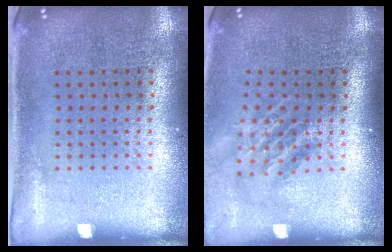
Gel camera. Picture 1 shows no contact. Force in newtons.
{"total": 1.6, "press": 1.2, "slide": 1.1}